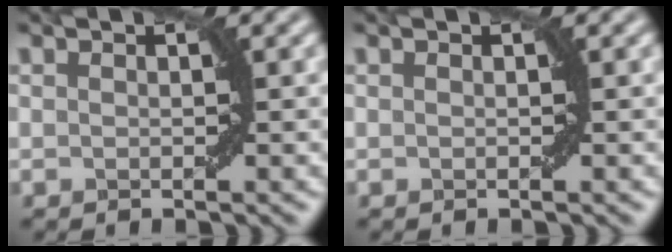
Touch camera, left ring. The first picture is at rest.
{"total": 0.0}